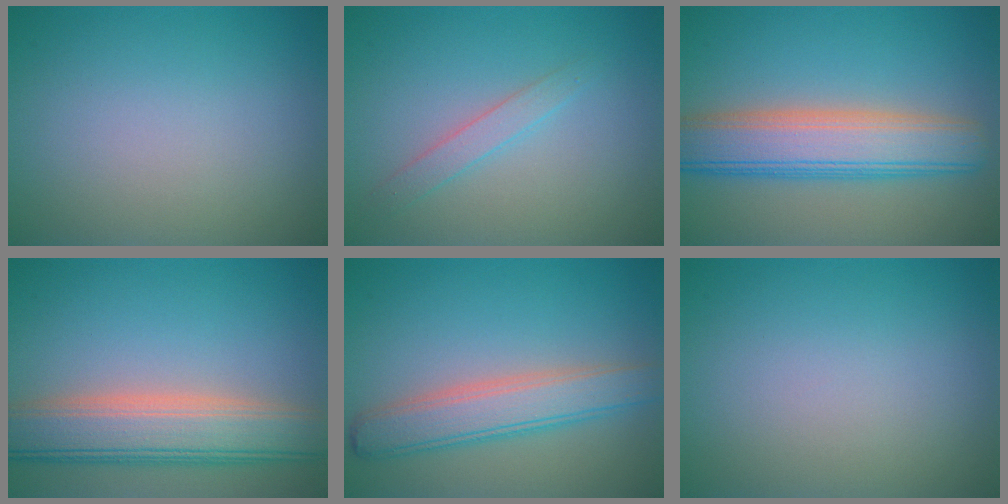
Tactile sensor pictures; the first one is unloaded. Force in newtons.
{"total": 1.6, "press": 1.6, "slide": 0.1}
{"total": 7.3, "press": 7.3, "slide": 0.4}
{"total": 7.7, "press": 7.6, "slide": 0.7}
{"total": 4.7, "press": 4.7, "slide": 0.2}
{"total": 0.0}